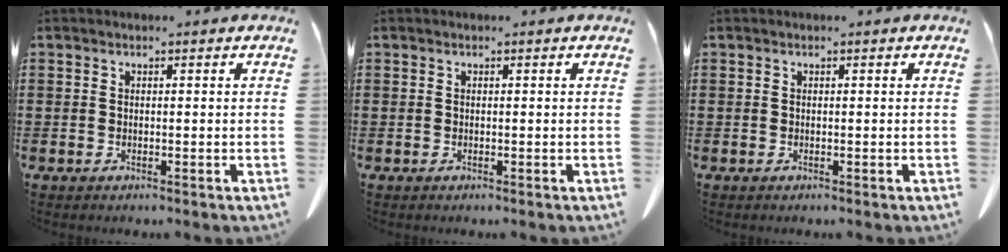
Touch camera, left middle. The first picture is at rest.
{"total": 0.0}
{"total": 0.0}